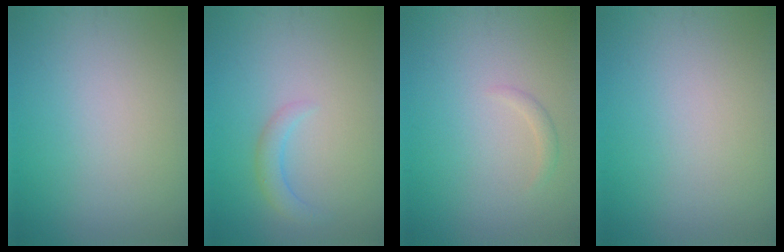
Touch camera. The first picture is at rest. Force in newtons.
{"total": 1.6, "press": 1.6, "slide": 0.2}
{"total": 0.8, "press": 0.8, "slide": 0.1}
{"total": 0.0}